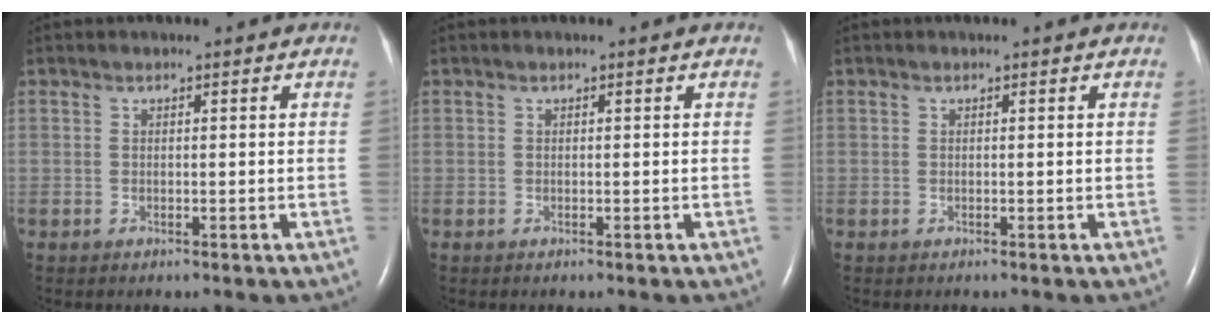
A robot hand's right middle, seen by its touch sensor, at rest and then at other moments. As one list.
[{"total": 0.0}, {"total": 0.0}]